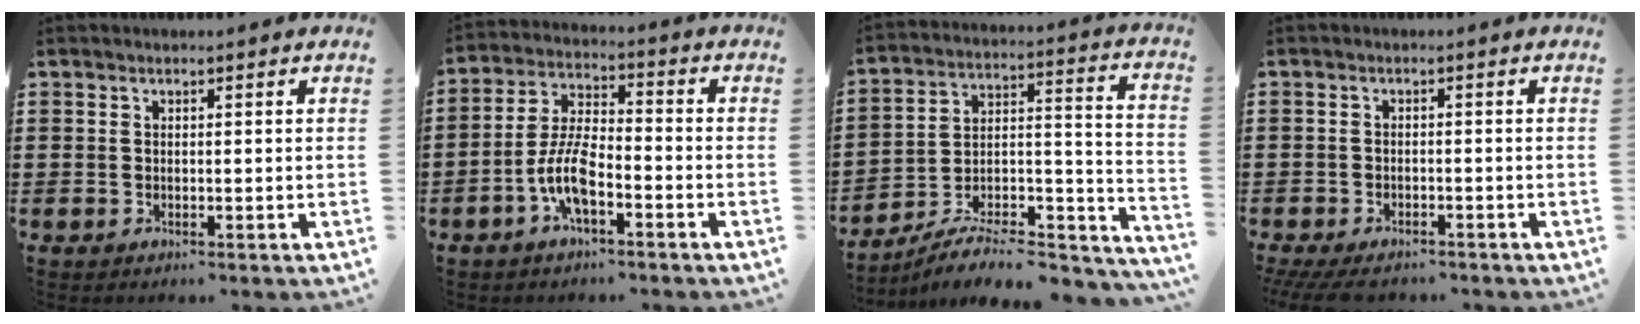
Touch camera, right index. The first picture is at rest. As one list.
[{"total": 7.8, "force": [-3.4, 2.8, 6.4], "torque": [-0.156, -0.007, -0.071]}, {"total": 7.4, "force": [-6.3, 1.9, 3.5], "torque": [-0.050, 0.007, -0.121]}, {"total": 2.7, "force": [-2.5, 0.4, 0.8], "torque": [-0.022, -0.001, -0.054]}]